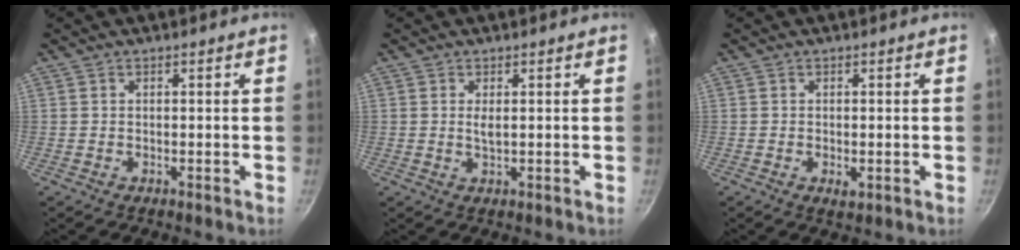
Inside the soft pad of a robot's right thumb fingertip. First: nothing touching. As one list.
[{"total": 1.7, "force": [0.4, 0.6, 1.5], "torque": [-0.031, -0.002, 0.008]}, {"total": 2.0, "force": [-0.5, 0.9, 1.7], "torque": [-0.026, -0.006, -0.005]}]